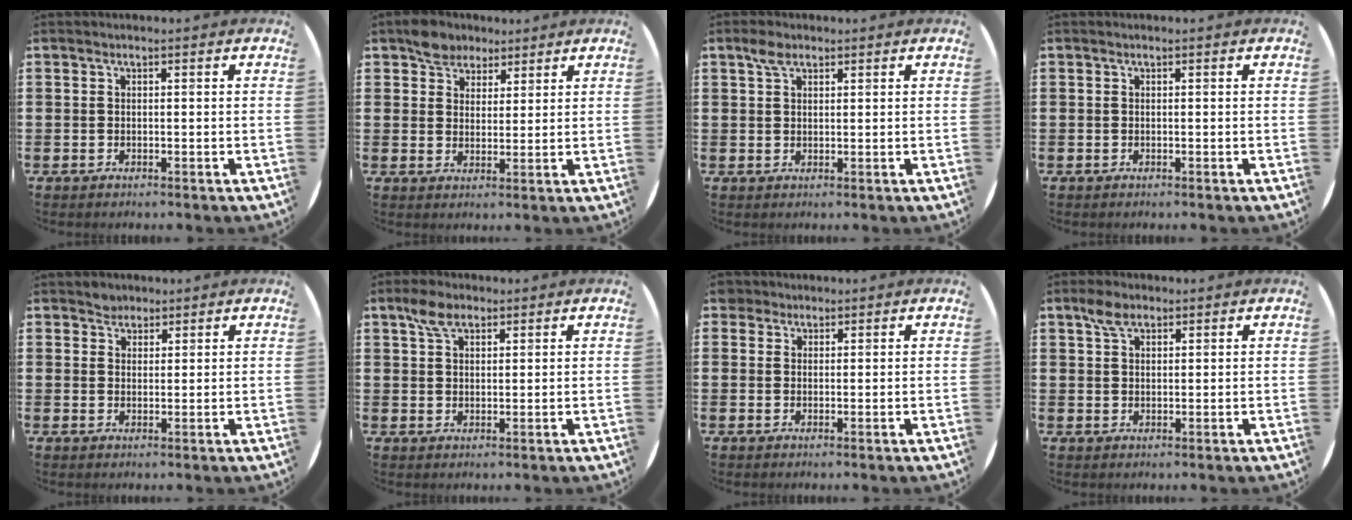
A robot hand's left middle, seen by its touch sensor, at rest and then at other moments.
{"total": 4.2, "force": [3.4, 2.3, 0.3], "torque": [-0.010, 0.004, 0.067]}
{"total": 2.4, "force": [1.7, 1.2, 1.2], "torque": [-0.019, 0.002, 0.030]}
{"total": 0.0}
{"total": 2.1, "force": [1.9, 0.9, -0.2], "torque": [0.008, 0.000, 0.036]}
{"total": 4.0, "force": [2.8, 2.0, 2.1], "torque": [-0.039, 0.005, 0.049]}
{"total": 1.9, "force": [1.6, 1.0, 0.2], "torque": [0.001, 0.003, 0.030]}
{"total": 3.3, "force": [2.3, 1.7, 1.6], "torque": [-0.029, 0.003, 0.042]}